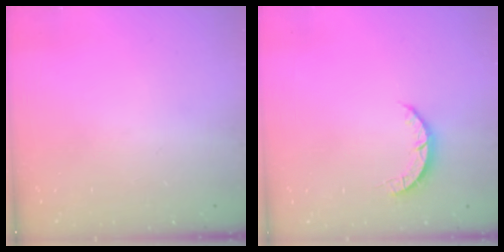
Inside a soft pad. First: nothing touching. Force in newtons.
{"total": 2.7, "press": 2.7, "slide": 0.4}